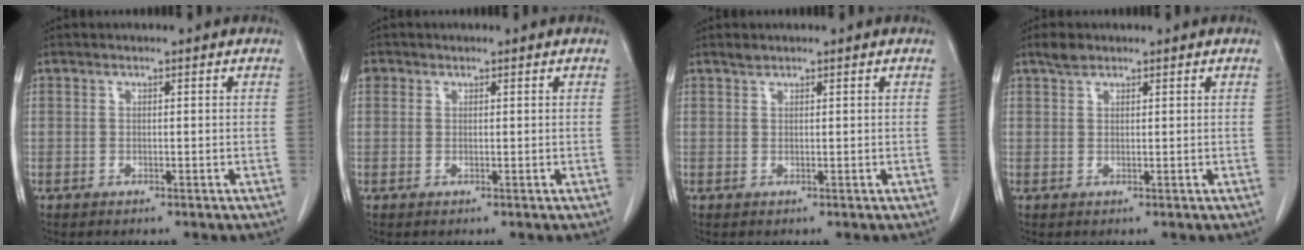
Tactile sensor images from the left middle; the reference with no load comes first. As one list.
[{"total": 1.2, "force": [0.6, 1.0, 0.2], "torque": [0.002, 0.007, 0.009]}, {"total": 0.6, "force": [0.6, 0.1, 0.0], "torque": [-0.007, -0.001, 0.014]}, {"total": 1.7, "force": [1.4, 0.7, 0.7], "torque": [-0.018, 0.005, 0.026]}]